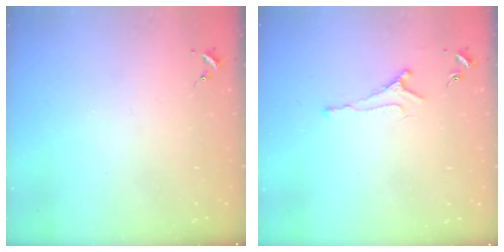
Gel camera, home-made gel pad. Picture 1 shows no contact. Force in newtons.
{"total": 5.8, "press": 5.7, "slide": 0.8}